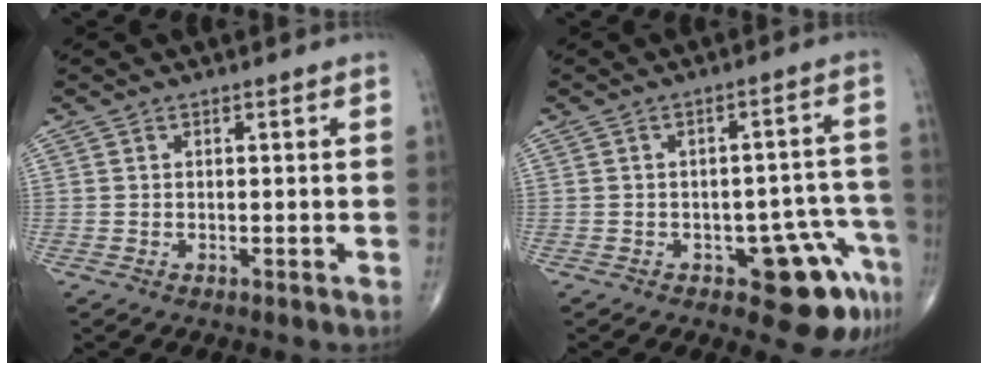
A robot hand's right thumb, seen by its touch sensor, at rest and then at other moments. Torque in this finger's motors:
{"motor_torque": [2.54, 2.46, 0.47, -0.68, 0.04]}